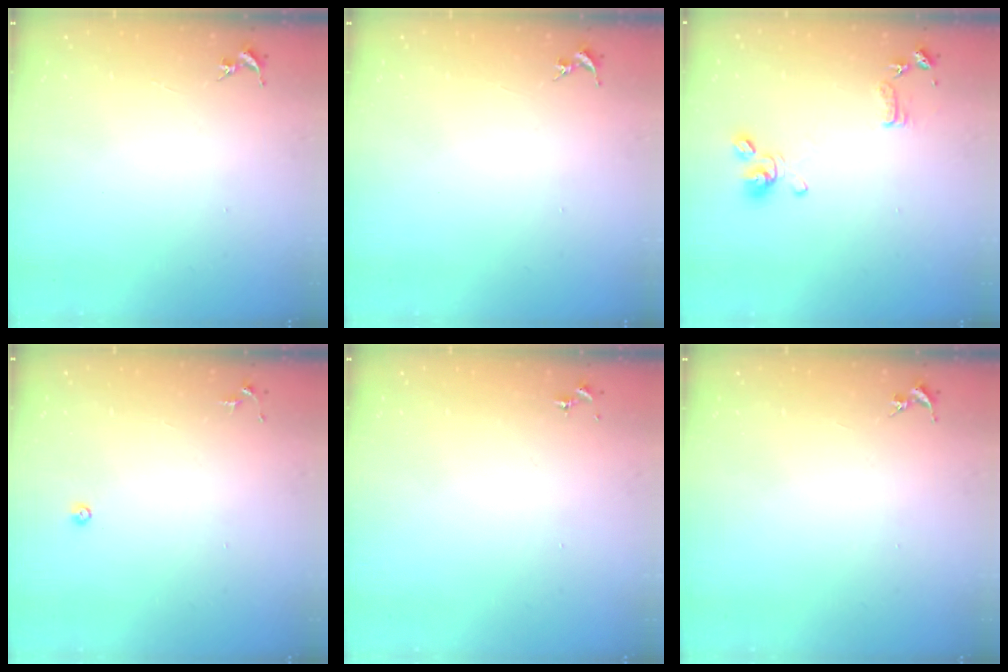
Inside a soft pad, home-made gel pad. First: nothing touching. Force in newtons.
{"total": 0.0}
{"total": 9.8, "press": 9.7, "slide": 1.7}
{"total": 3.5, "press": 3.4, "slide": 0.7}
{"total": 0.0}
{"total": 0.0}